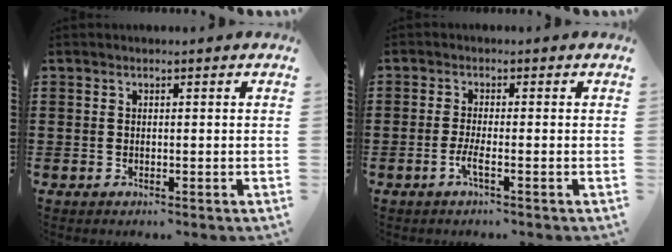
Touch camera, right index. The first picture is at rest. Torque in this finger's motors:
{"motor_torque": [1.44, 0.69, 0.23, 0.08]}